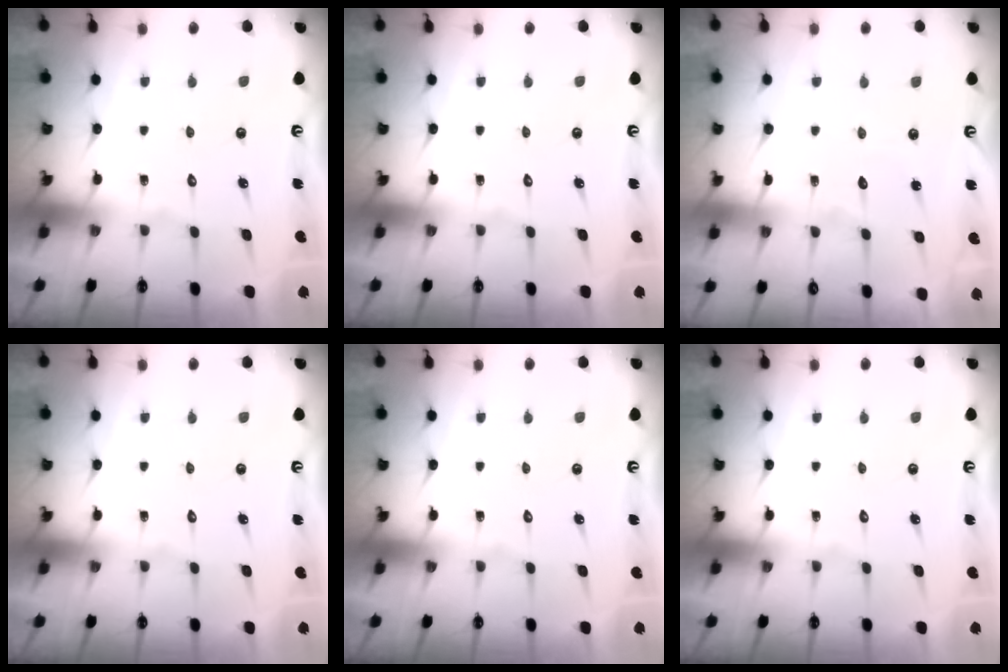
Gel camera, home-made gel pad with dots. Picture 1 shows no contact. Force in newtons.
{"total": 0.0}
{"total": 4.2, "press": 4.2, "slide": 0.4}
{"total": 0.0}
{"total": 0.0}
{"total": 0.0}